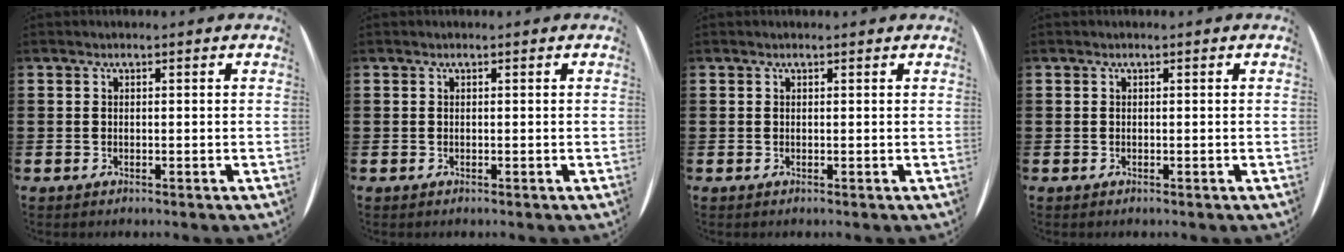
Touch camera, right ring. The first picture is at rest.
{"total": 0.0}
{"total": 0.0}
{"total": 0.0}